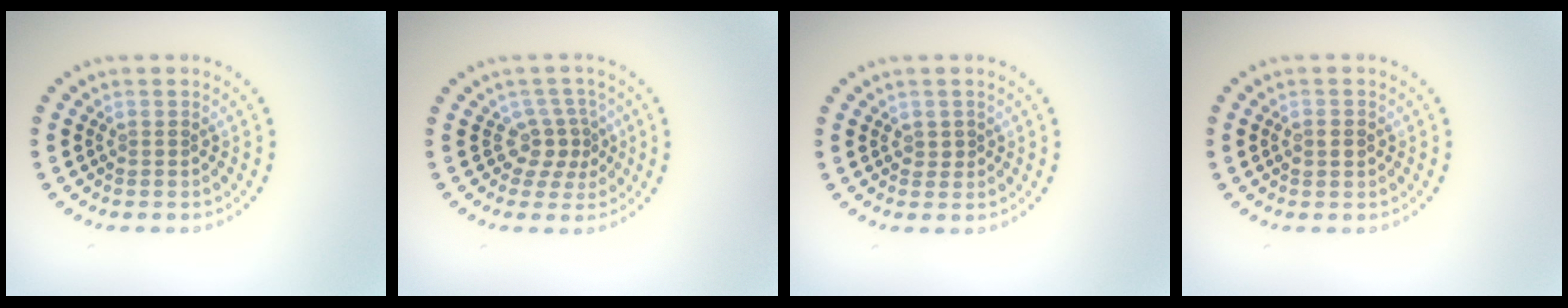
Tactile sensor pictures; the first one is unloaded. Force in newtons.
{"total": 2.5, "press": 1.8, "slide": 1.8}
{"total": 0.5, "press": 0.4, "slide": 0.3}
{"total": 1.7, "press": 1.6, "slide": 0.3}